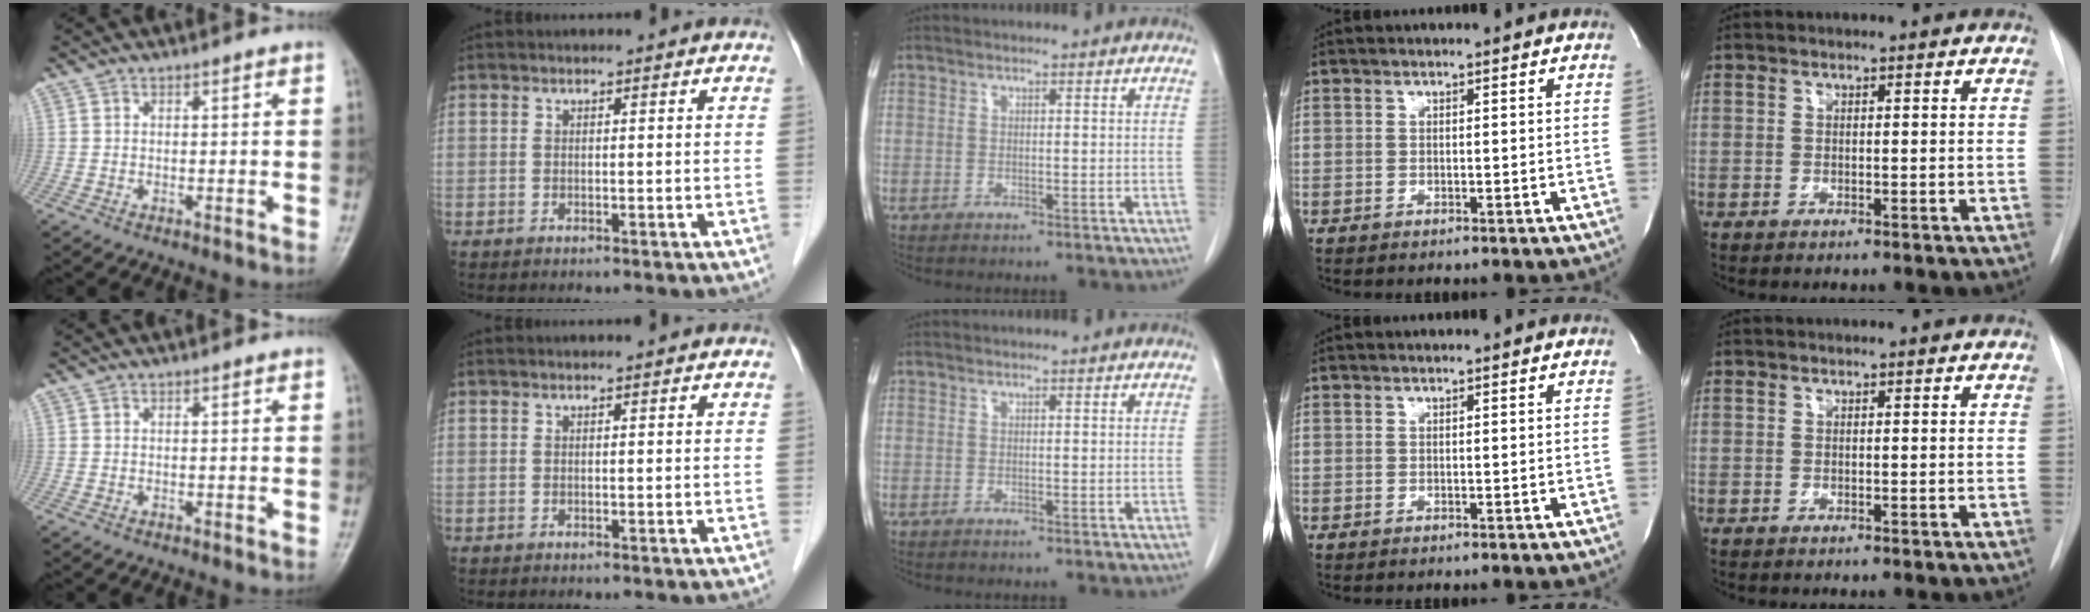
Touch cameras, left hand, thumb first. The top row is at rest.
{}